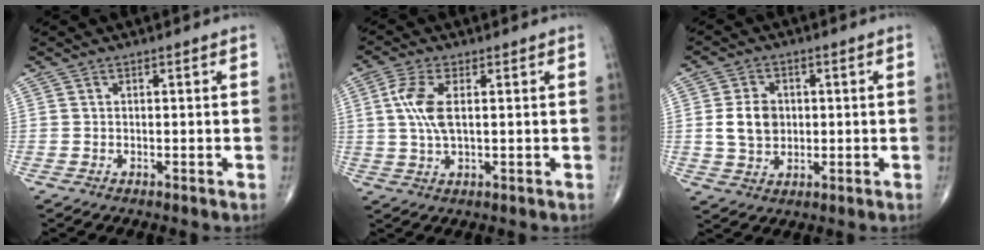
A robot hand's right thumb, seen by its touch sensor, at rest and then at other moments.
{"total": 6.7, "force": [1.2, 2.6, 6.0], "torque": [-0.148, 0.002, 0.024]}
{"total": 8.6, "force": [0.3, 6.7, 5.4], "torque": [-0.081, 0.002, 0.009]}